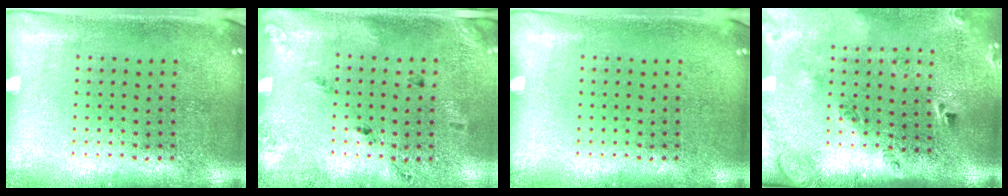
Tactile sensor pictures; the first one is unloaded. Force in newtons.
{"total": 1.8, "press": 1.1, "slide": 1.5}
{"total": 0.0}
{"total": 3.0, "press": 2.0, "slide": 2.2}